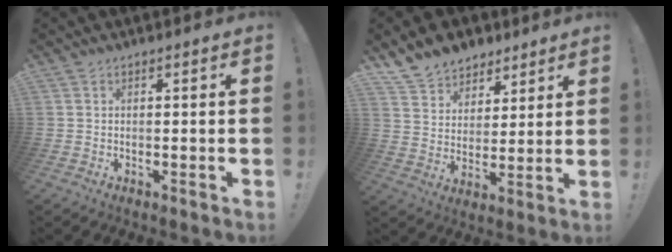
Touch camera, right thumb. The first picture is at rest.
{"total": 10.3, "force": [7.9, 6.5, 1.5], "torque": [-0.039, -0.061, 0.159]}